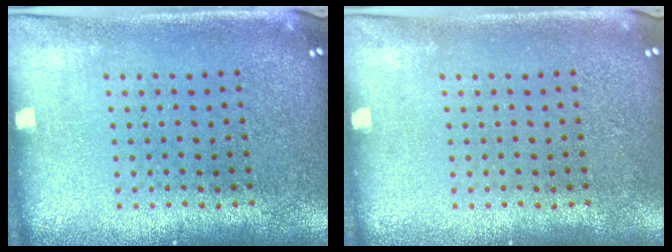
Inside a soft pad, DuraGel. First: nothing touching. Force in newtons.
{"total": 0.0}